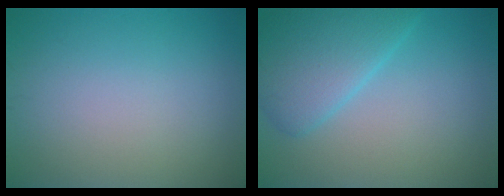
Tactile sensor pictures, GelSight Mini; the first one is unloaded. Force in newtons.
{"total": 4.8, "press": 4.8, "slide": 0.1}